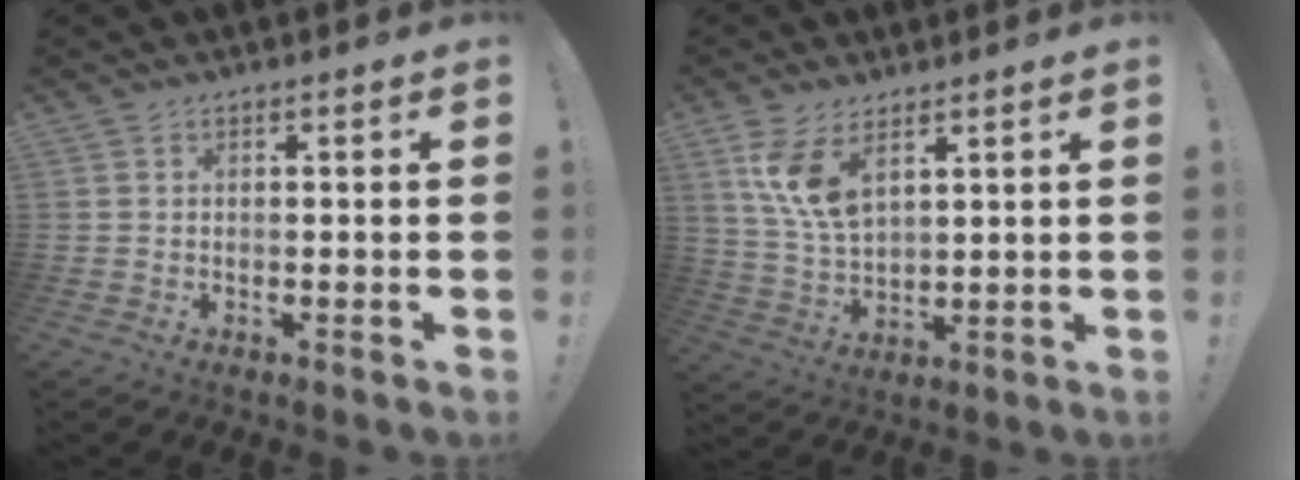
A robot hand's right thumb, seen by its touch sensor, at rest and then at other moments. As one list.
[{"total": 10.5, "force": [5.8, 5.0, 7.2], "torque": [-0.148, -0.025, 0.106]}]